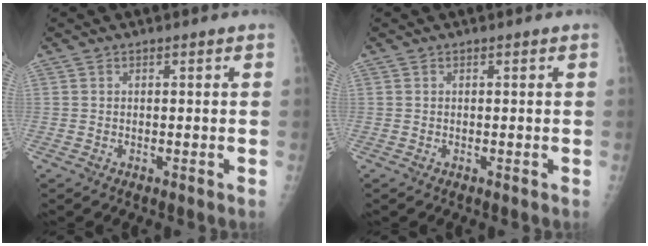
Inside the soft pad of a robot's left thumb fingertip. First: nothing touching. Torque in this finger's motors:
{"motor_torque": [0.01, -0.01, -0.01, -0.01, 0.00]}